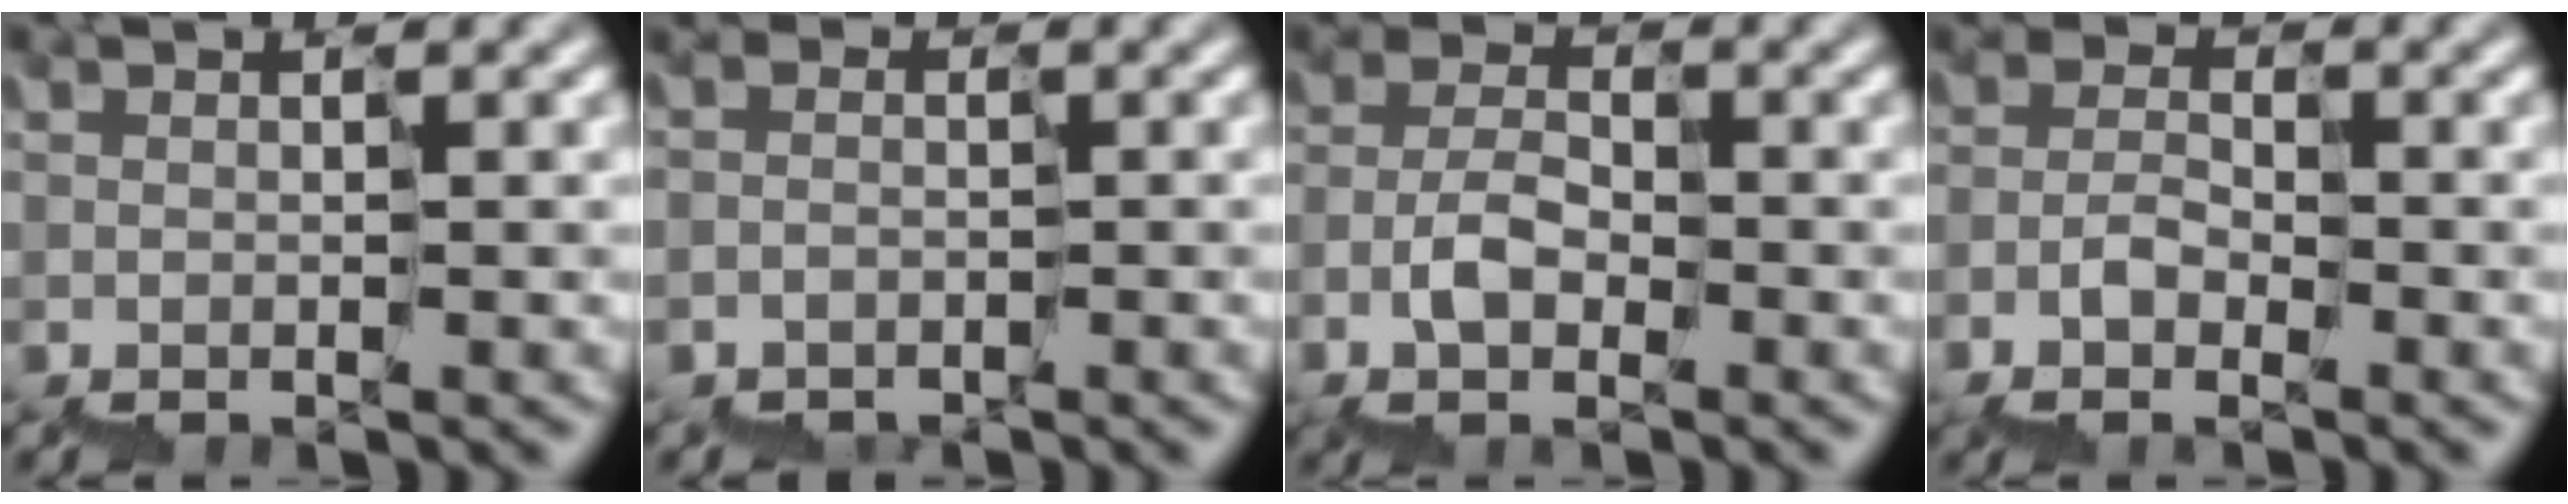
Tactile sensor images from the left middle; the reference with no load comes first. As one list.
[{"total": 2.0, "force": [-1.8, 0.3, -0.8], "torque": [0.003, 0.000, -0.026]}, {"total": 2.4, "force": [-1.5, 1.5, 1.2], "torque": [-0.025, 0.014, -0.025]}, {"total": 1.7, "force": [-1.4, 0.9, 0.4], "torque": [-0.013, 0.009, -0.024]}]